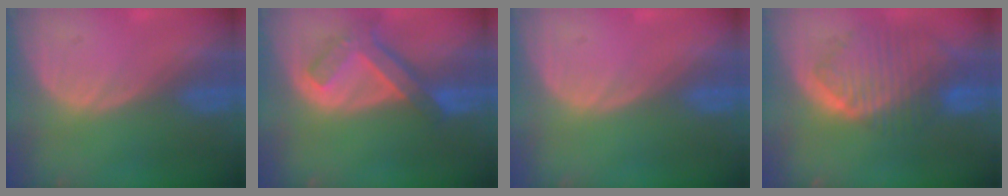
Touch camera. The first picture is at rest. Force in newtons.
{"total": 7.5, "press": 6.5, "slide": 3.7}
{"total": 0.0}
{"total": 10.0, "press": 8.6, "slide": 5.1}